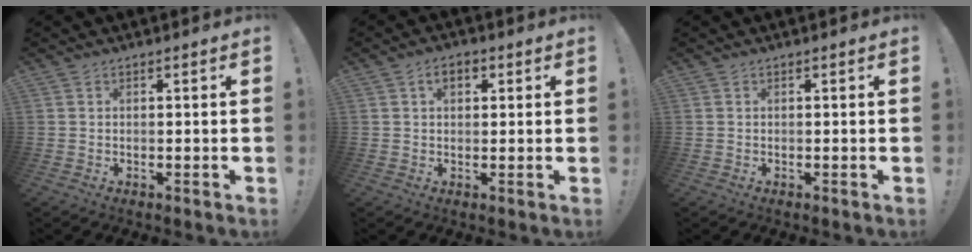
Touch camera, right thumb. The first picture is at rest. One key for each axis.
{"total": 3.9, "fx": 1.2, "fy": 2.4, "fz": 2.8, "tx": -0.041, "ty": 0.004, "tz": 0.019}
{"total": 0.0}